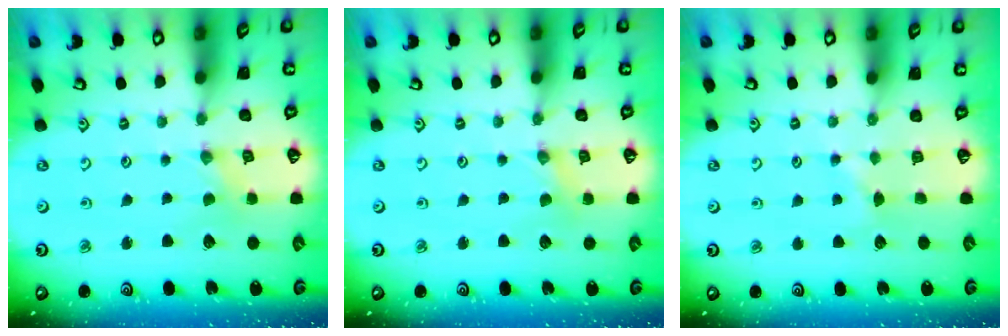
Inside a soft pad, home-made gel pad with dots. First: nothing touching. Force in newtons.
{"total": 1.0, "press": 1.0, "slide": 0.2}
{"total": 2.9, "press": 2.9, "slide": 0.4}